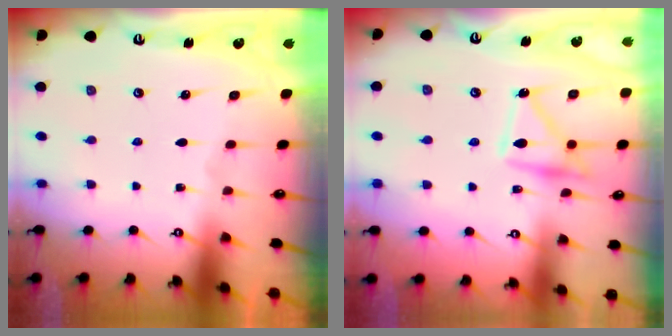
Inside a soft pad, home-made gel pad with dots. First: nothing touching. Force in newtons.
{"total": 14.6, "press": 14.6, "slide": 0.8}